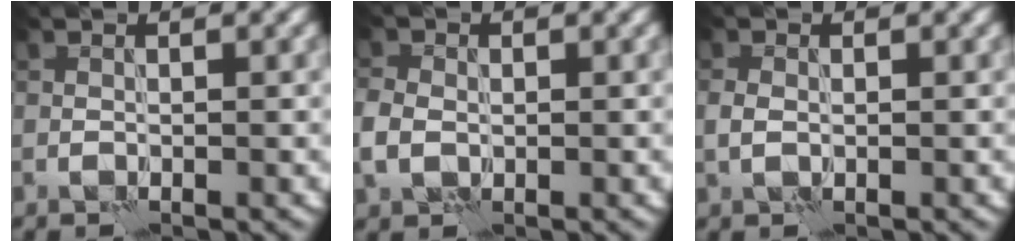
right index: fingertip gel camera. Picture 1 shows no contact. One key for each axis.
{"total": 2.7, "fx": -0.2, "fy": 2.3, "fz": 1.4, "tx": -0.037, "ty": -0.002, "tz": -0.011}
{"total": 1.2, "fx": 0.1, "fy": 1.0, "fz": 0.7, "tx": -0.020, "ty": 0.001, "tz": -0.002}